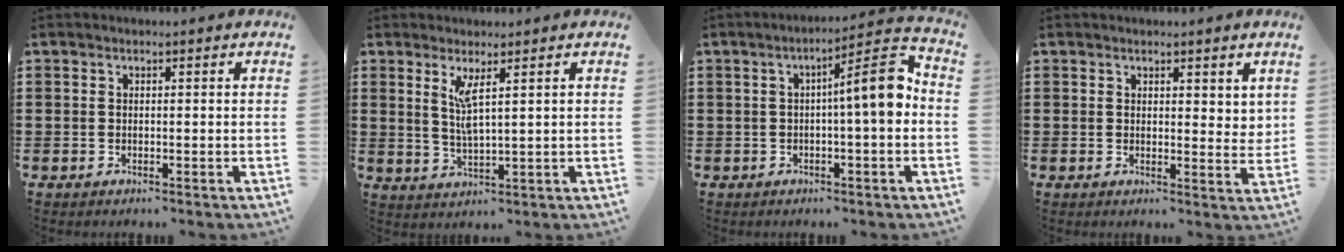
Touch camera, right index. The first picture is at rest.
{"total": 4.1, "force": [1.8, 0.7, 3.6], "torque": [-0.077, 0.002, 0.029]}
{"total": 8.9, "force": [0.5, 1.3, 8.8], "torque": [-0.129, -0.007, -0.003]}
{"total": 2.1, "force": [1.7, 1.1, 0.6], "torque": [-0.008, 0.004, 0.030]}